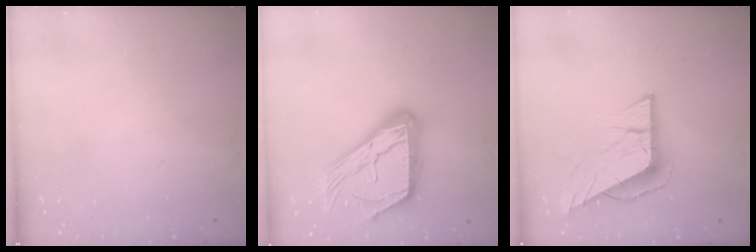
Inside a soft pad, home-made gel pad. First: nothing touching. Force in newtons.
{"total": 23.5, "press": 23.4, "slide": 2.1}
{"total": 8.7, "press": 8.7, "slide": 0.3}